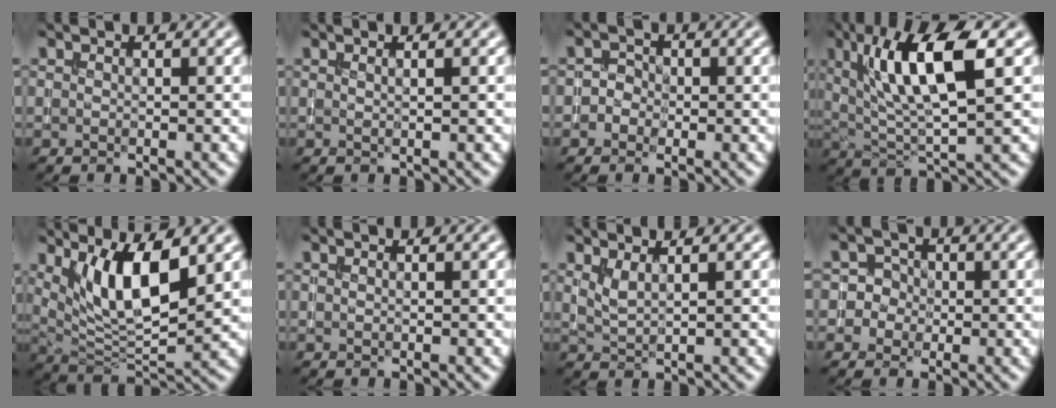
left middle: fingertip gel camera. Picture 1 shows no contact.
{"total": 1.5, "force": [0.8, 0.7, 1.1], "torque": [-0.001, -0.004, -0.003]}
{"total": 1.3, "force": [-0.4, 1.2, 0.3], "torque": [0.008, 0.003, -0.014]}
{"total": 9.4, "force": [3.2, 2.6, 8.4], "torque": [-0.147, 0.002, 0.054]}
{"total": 8.1, "force": [3.0, 2.7, 7.0], "torque": [-0.126, -0.018, 0.057]}
{"total": 0.0}
{"total": 1.8, "force": [1.1, 0.6, 1.4], "torque": [-0.028, -0.002, 0.024]}
{"total": 3.4, "force": [-0.4, 3.3, 0.6], "torque": [0.027, 0.023, -0.028]}